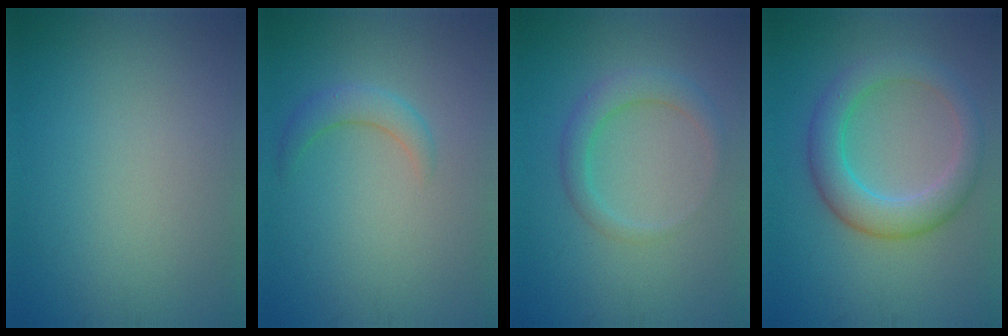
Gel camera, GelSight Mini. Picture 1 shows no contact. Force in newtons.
{"total": 2.0, "press": 2.0, "slide": 0.1}
{"total": 2.6, "press": 2.6, "slide": 0.1}
{"total": 5.0, "press": 5.0, "slide": 0.1}